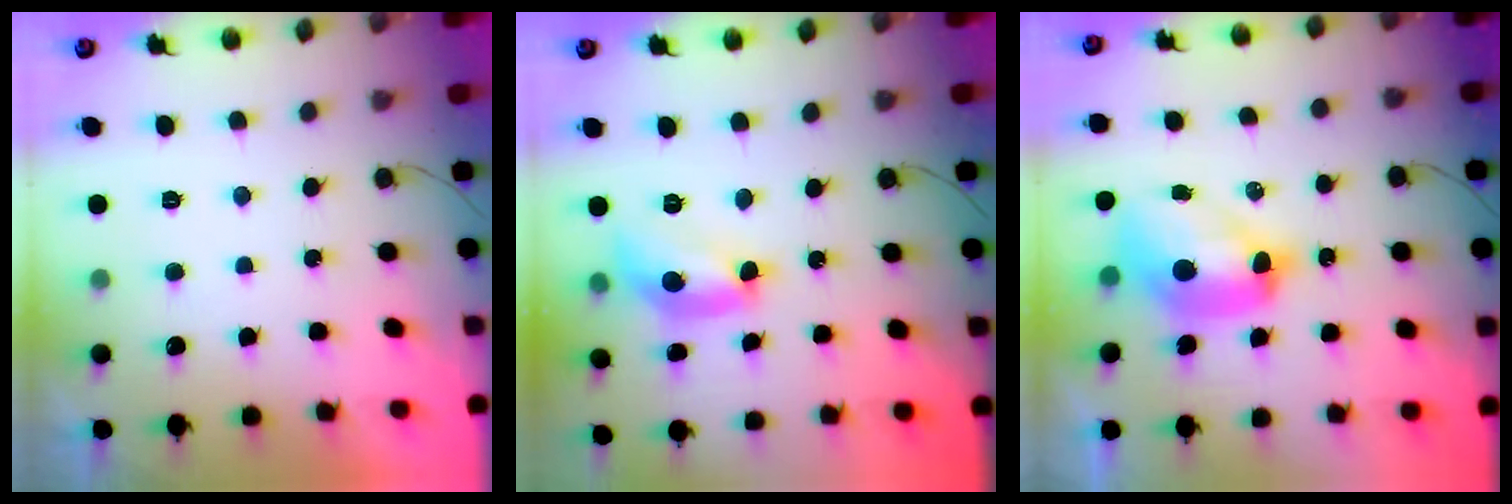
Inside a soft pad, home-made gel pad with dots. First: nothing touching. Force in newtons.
{"total": 14.6, "press": 14.5, "slide": 1.0}
{"total": 11.3, "press": 11.2, "slide": 1.1}